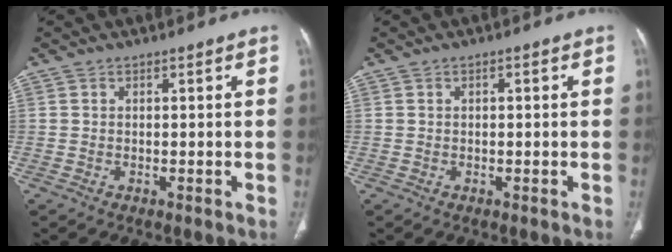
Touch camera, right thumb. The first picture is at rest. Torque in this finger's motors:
{"motor_torque": [-0.40, 0.55, 0.11, 0.36, 0.04]}